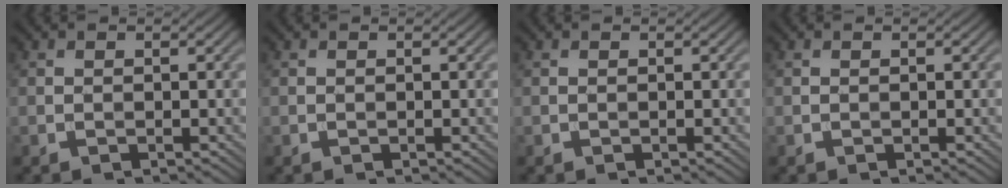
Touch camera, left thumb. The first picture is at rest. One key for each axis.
{"total": 0.0}
{"total": 0.0}
{"total": 0.0}